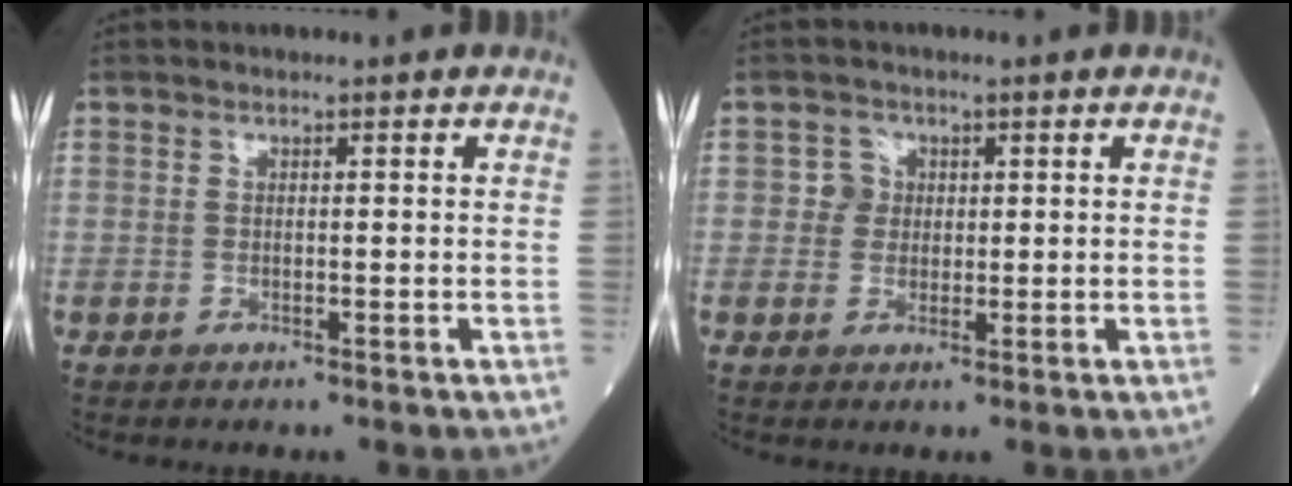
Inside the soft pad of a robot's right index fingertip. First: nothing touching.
{"total": 2.3, "force": [0.4, 2.3, 0.3], "torque": [0.003, 0.003, 0.003]}